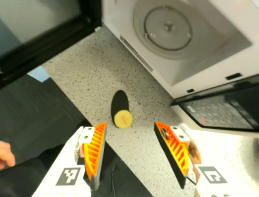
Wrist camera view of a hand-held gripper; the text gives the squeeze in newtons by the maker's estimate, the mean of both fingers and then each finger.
{"total": 0.0}